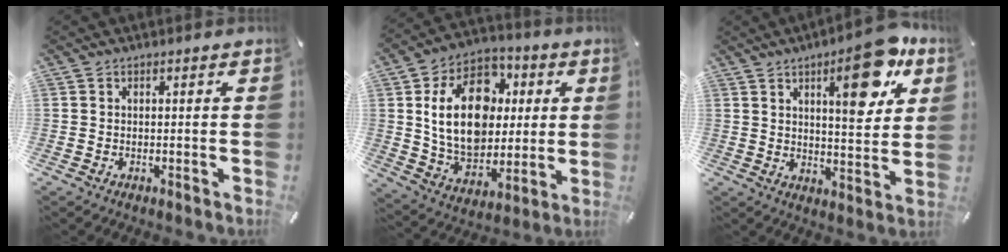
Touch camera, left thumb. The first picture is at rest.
{"total": 20.3, "force": [3.4, 15.3, 13.0], "torque": [-0.243, -0.001, 0.063]}
{"total": 16.1, "force": [8.1, 6.0, 12.6], "torque": [-0.156, -0.040, 0.120]}